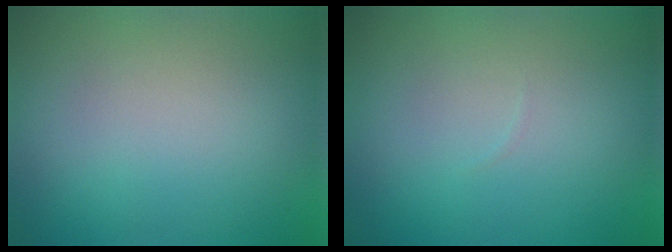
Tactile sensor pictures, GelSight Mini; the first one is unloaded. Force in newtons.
{"total": 0.0}